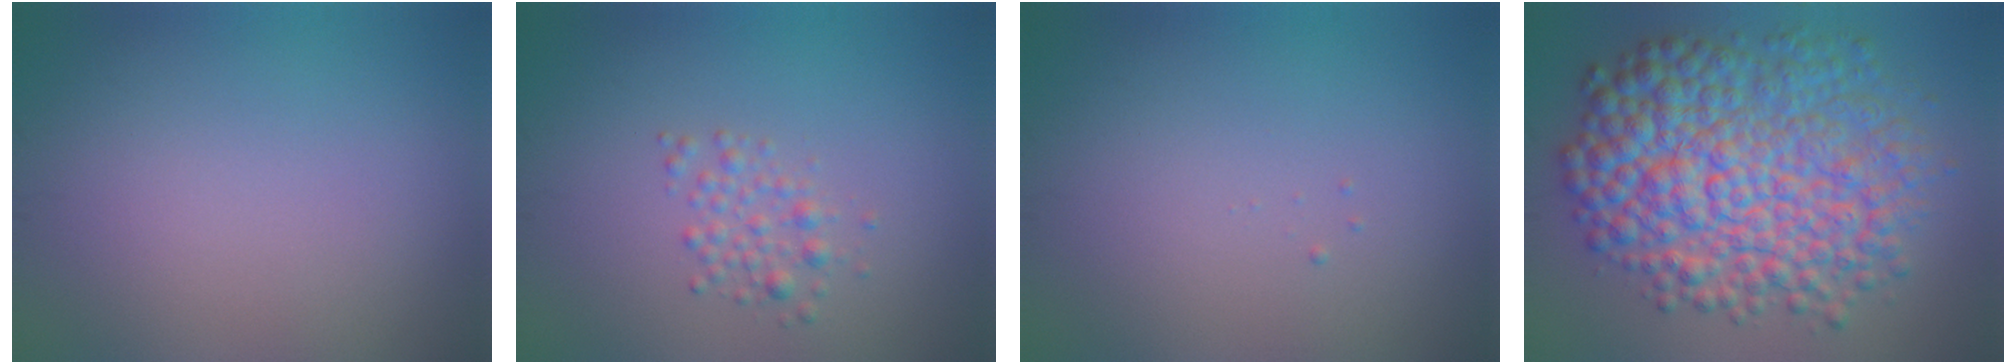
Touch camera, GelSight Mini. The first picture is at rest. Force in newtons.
{"total": 1.7, "press": 1.7, "slide": 0.0}
{"total": 0.0}
{"total": 11.2, "press": 11.2, "slide": 0.1}